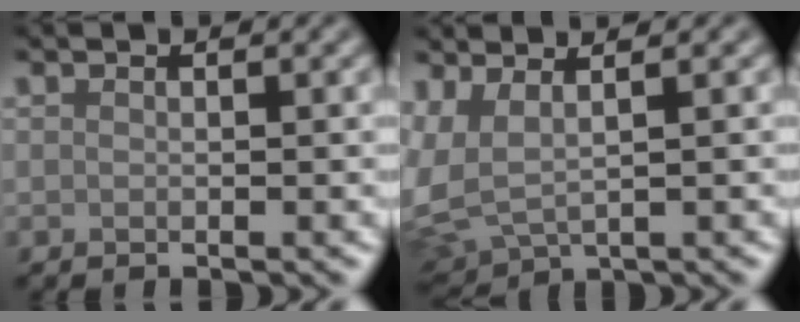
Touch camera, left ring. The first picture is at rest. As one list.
[{"total": 5.1, "force": [1.7, 2.2, 4.3], "torque": [-0.109, 0.002, 0.038]}]